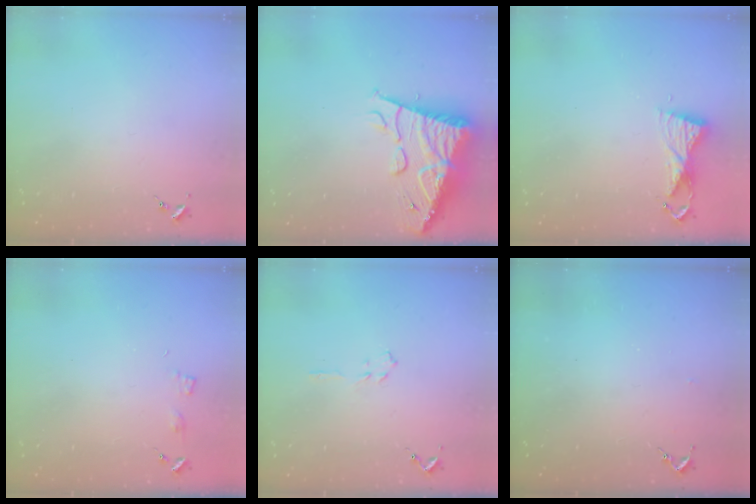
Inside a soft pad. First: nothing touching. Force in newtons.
{"total": 16.3, "press": 16.3, "slide": 1.7}
{"total": 6.2, "press": 6.1, "slide": 0.6}
{"total": 3.6, "press": 3.6, "slide": 0.5}
{"total": 3.5, "press": 3.5, "slide": 0.4}
{"total": 2.6, "press": 2.5, "slide": 0.3}